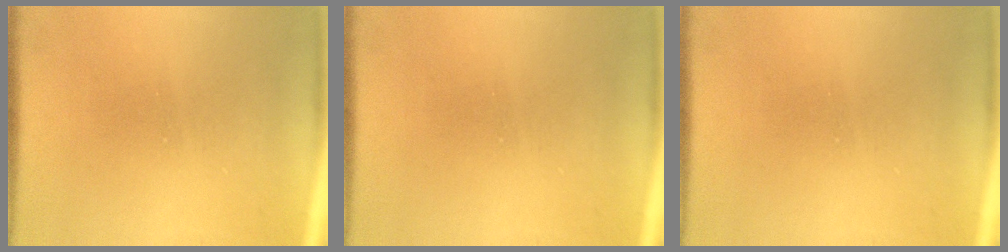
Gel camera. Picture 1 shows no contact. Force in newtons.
{"total": 0.0}
{"total": 0.0}